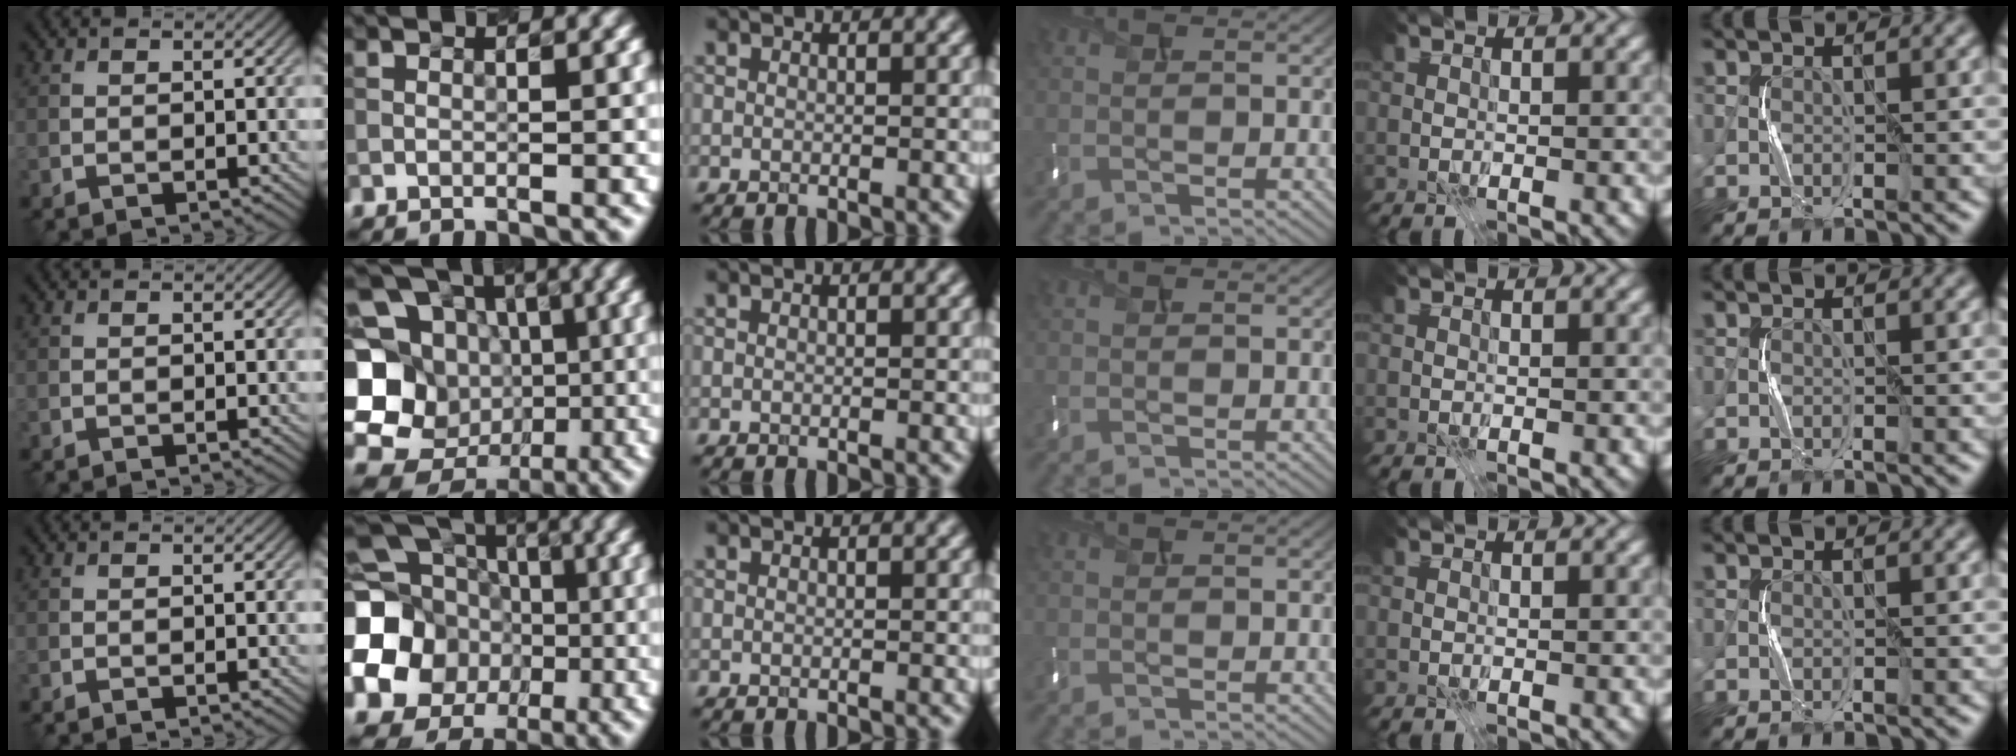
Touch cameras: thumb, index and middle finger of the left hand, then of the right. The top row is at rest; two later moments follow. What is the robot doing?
{"motion": "press", "object": "keyboard"}